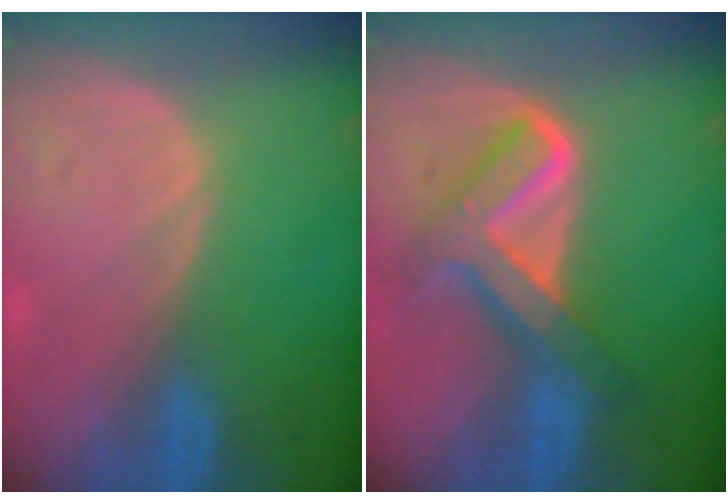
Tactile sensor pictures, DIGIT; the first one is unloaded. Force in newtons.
{"total": 8.1, "press": 8.1, "slide": 0.8}